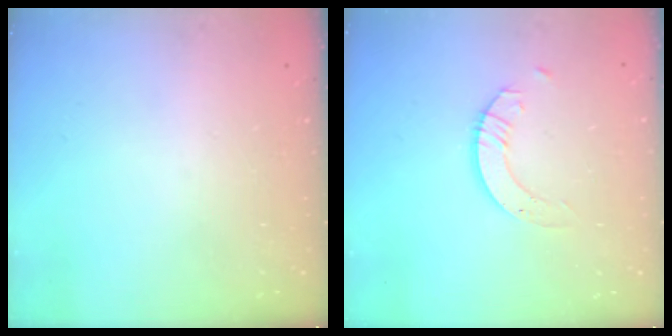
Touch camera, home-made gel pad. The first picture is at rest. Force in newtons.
{"total": 3.4, "press": 3.4, "slide": 0.0}